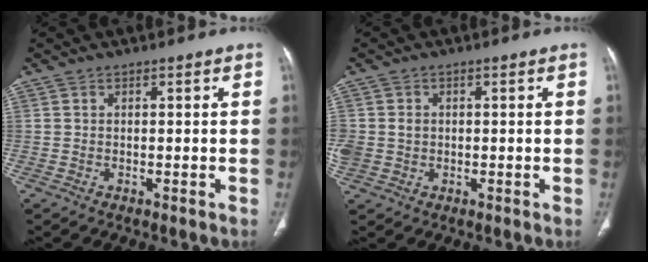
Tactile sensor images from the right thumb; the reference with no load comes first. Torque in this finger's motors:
{"motor_torque": [0.48, 0.48, 0.19, -0.15, 0.14]}